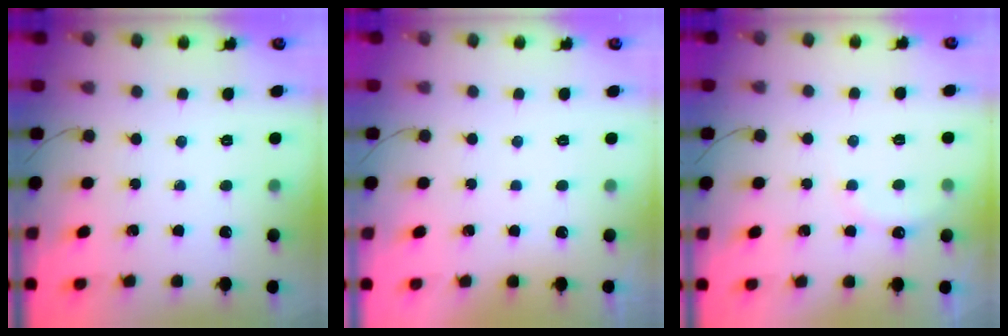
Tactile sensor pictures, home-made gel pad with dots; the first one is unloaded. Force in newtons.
{"total": 3.0, "press": 3.0, "slide": 0.1}
{"total": 6.4, "press": 6.3, "slide": 1.2}